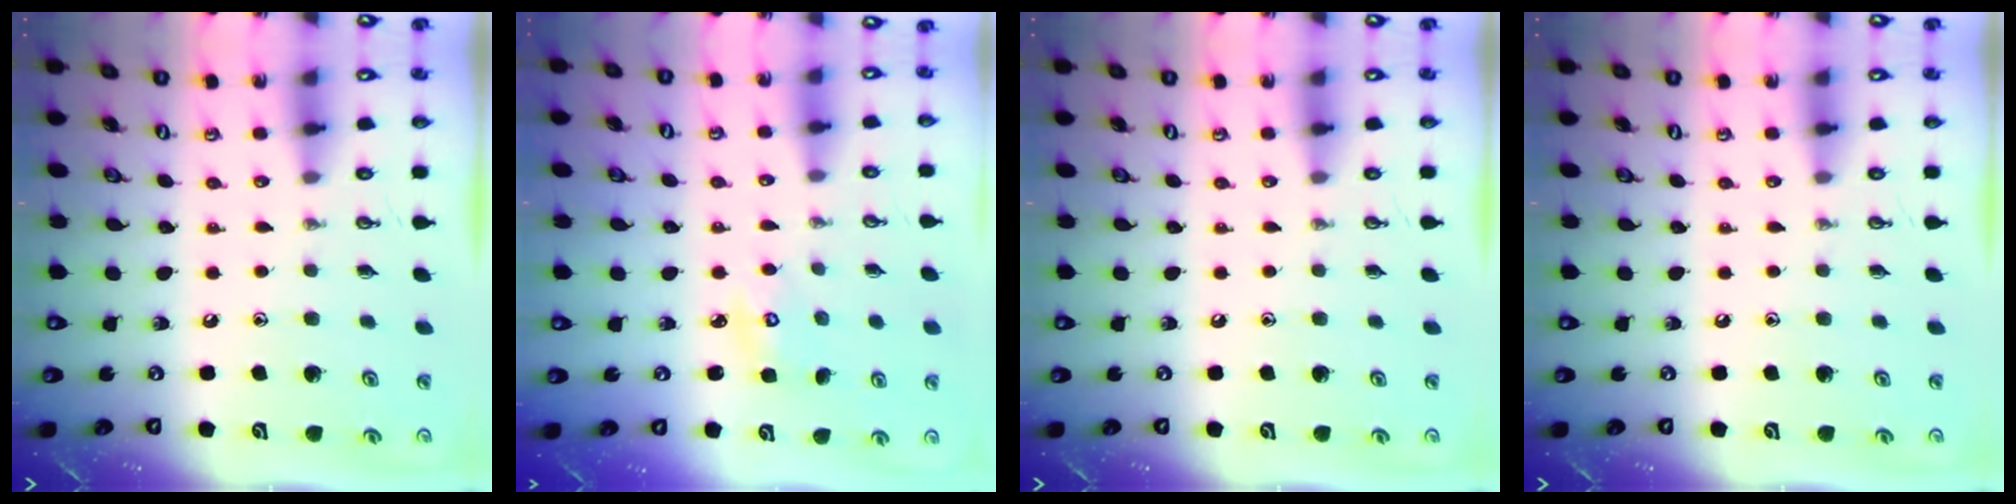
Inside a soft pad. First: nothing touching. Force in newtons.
{"total": 2.7, "press": 2.7, "slide": 0.0}
{"total": 0.0}
{"total": 0.0}